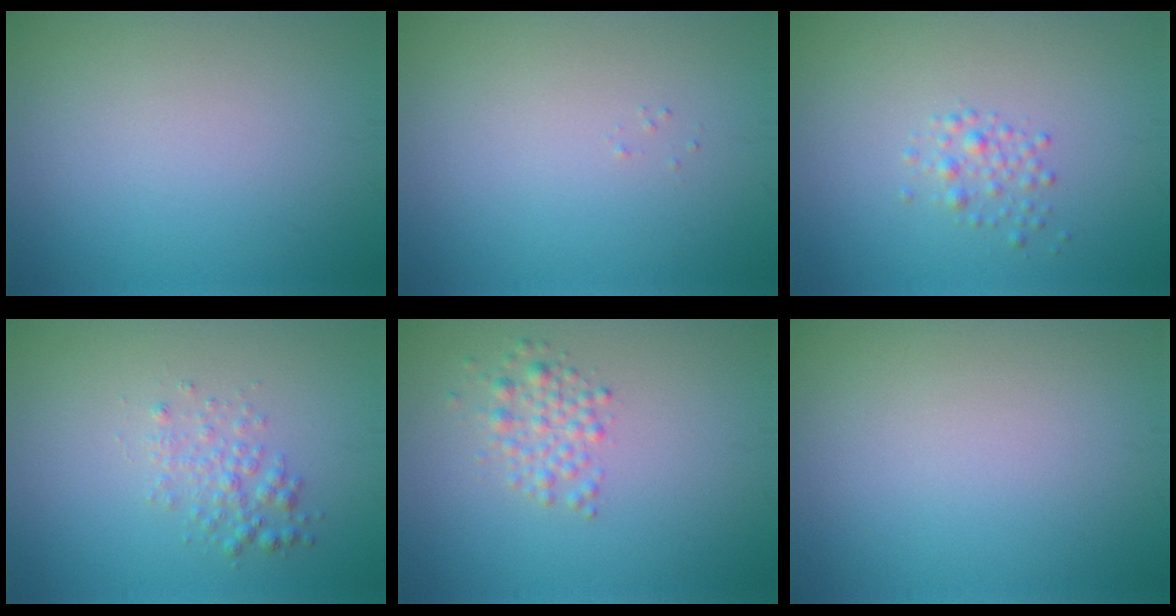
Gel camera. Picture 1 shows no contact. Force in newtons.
{"total": 0.0}
{"total": 1.4, "press": 1.4, "slide": 0.0}
{"total": 2.0, "press": 2.0, "slide": 0.0}
{"total": 2.1, "press": 2.1, "slide": 0.0}
{"total": 0.0}